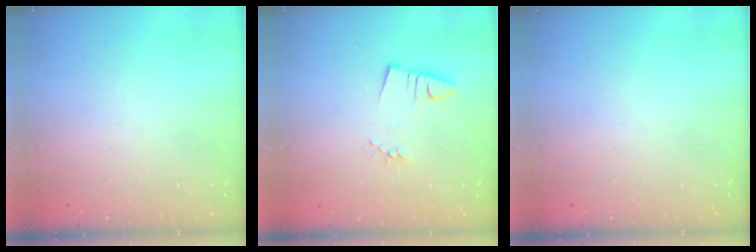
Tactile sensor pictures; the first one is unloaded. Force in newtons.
{"total": 3.0, "press": 1.6, "slide": 2.5}
{"total": 0.0}